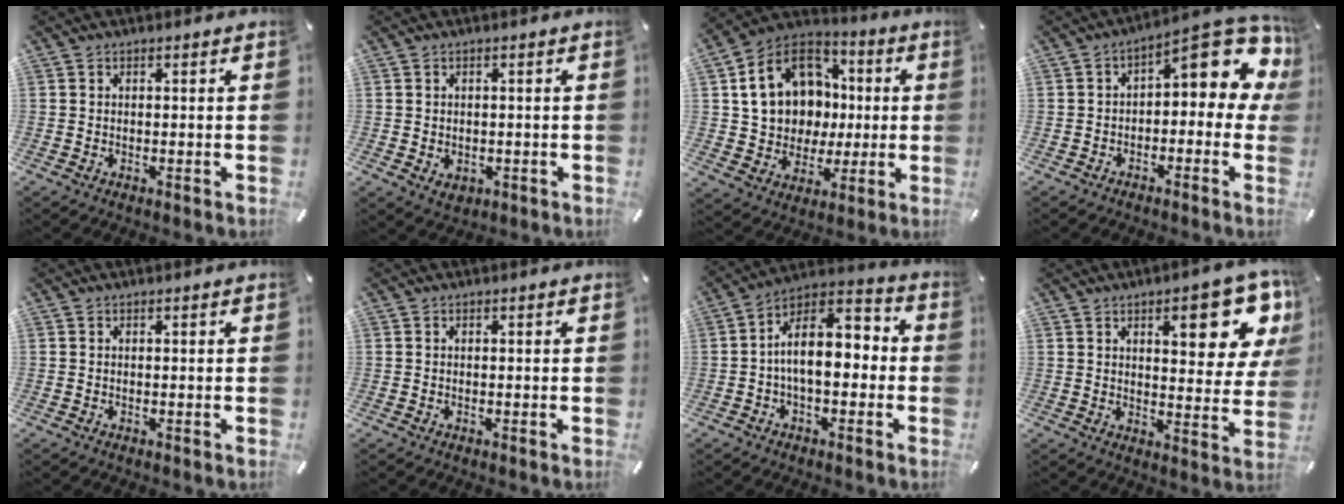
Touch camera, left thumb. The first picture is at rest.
{"total": 2.2, "force": [-0.6, 1.9, 1.0], "torque": [-0.018, 0.004, -0.011]}
{"total": 18.4, "force": [3.0, 15.7, 9.1], "torque": [-0.175, -0.002, 0.071]}
{"total": 11.5, "force": [4.5, 5.2, 9.3], "torque": [-0.114, -0.043, 0.072]}
{"total": 0.0}
{"total": 0.0}
{"total": 11.4, "force": [-1.3, 6.8, 9.1], "torque": [-0.153, 0.007, -0.020]}
{"total": 15.1, "force": [7.6, 5.6, 11.8], "torque": [-0.146, -0.037, 0.117]}